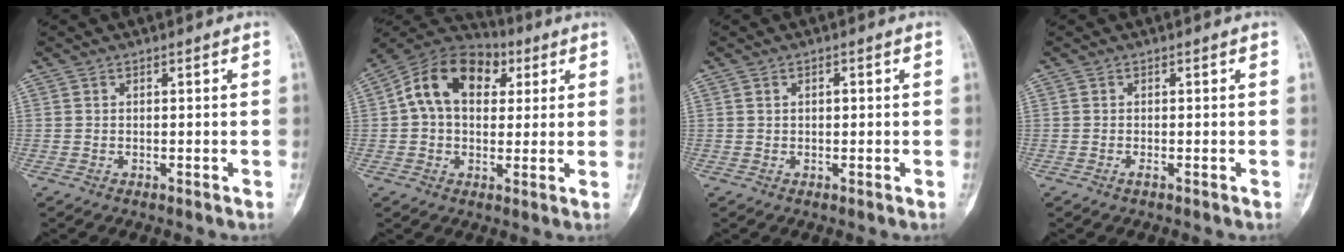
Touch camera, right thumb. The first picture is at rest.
{"total": 15.1, "force": [4.1, 10.5, 10.0], "torque": [-0.143, 0.023, 0.058]}
{"total": 0.9, "force": [0.1, 0.5, 0.7], "torque": [-0.009, 0.001, 0.001]}
{"total": 0.5, "force": [-0.3, 0.0, 0.4], "torque": [-0.011, -0.001, -0.006]}